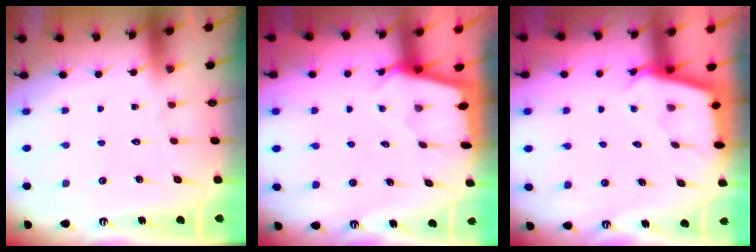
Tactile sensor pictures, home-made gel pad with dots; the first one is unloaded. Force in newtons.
{"total": 2.2, "press": 2.2, "slide": 0.3}
{"total": 2.5, "press": 2.5, "slide": 0.1}